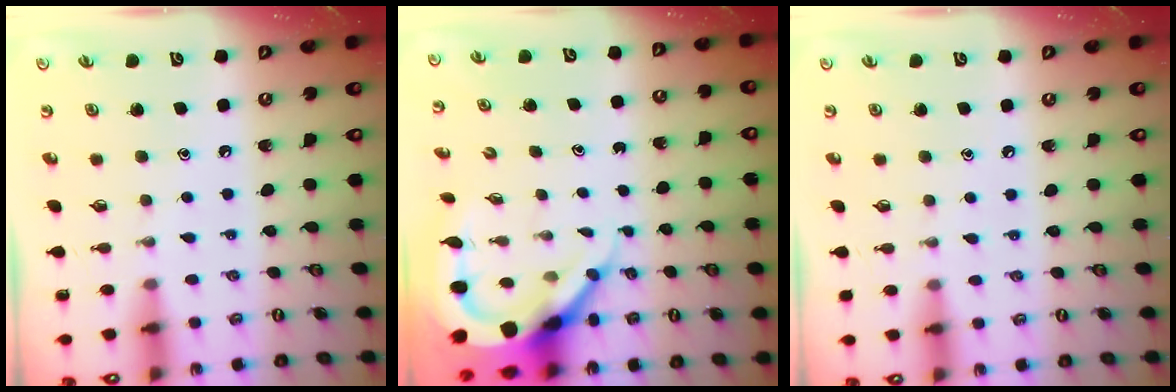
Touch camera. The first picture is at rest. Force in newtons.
{"total": 10.9, "press": 10.8, "slide": 1.2}
{"total": 2.6, "press": 2.6, "slide": 0.3}